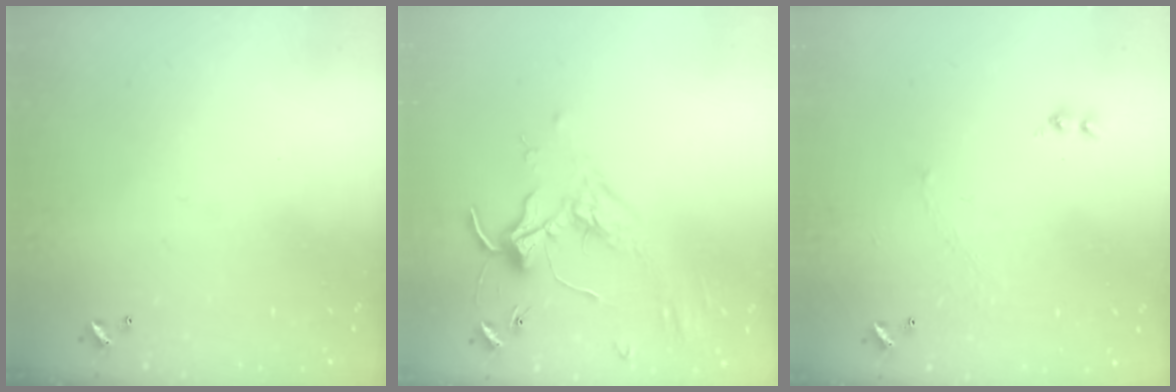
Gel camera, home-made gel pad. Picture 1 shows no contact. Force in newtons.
{"total": 1.6, "press": 1.6, "slide": 0.4}
{"total": 2.6, "press": 2.6, "slide": 0.6}